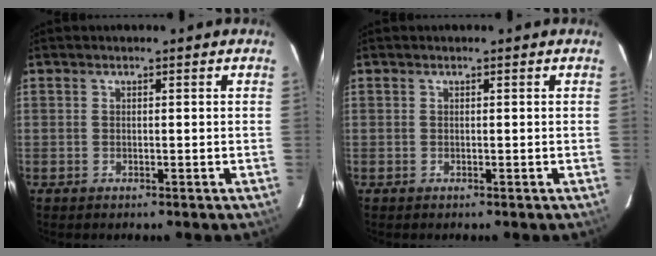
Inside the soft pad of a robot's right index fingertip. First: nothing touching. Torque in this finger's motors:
{"motor_torque": [-0.01, 0.01, 0.01, 0.00]}